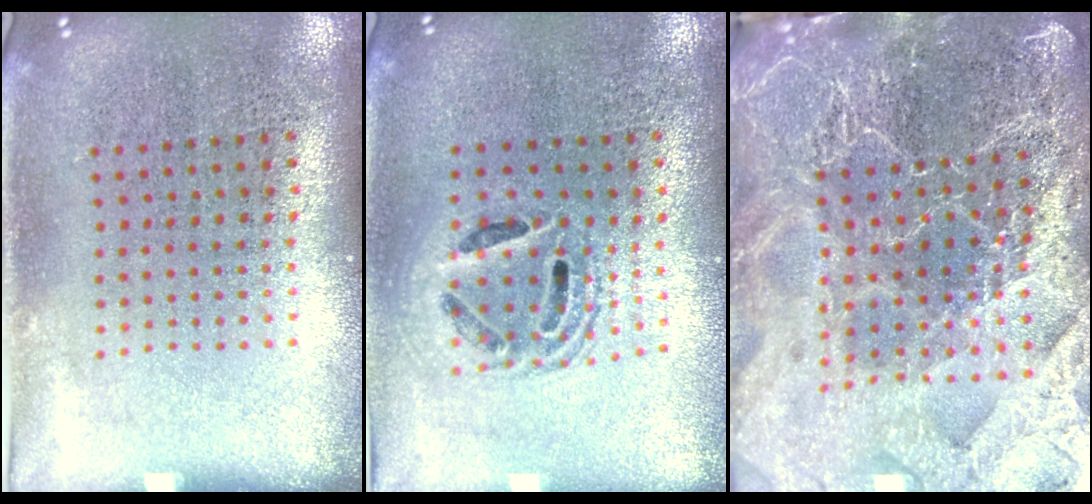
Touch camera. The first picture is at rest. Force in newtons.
{"total": 1.4, "press": 1.2, "slide": 0.6}
{"total": 4.9, "press": 4.4, "slide": 2.1}